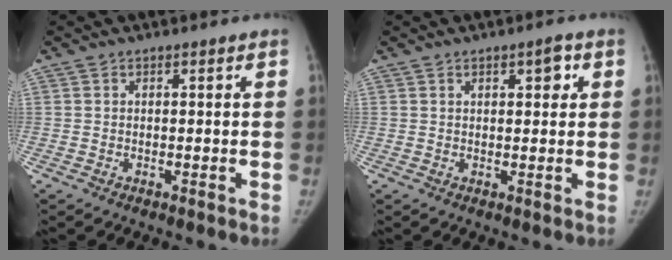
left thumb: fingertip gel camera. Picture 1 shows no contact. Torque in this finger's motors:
{"motor_torque": [-0.22, -0.09, -0.53, 0.10, -0.11]}